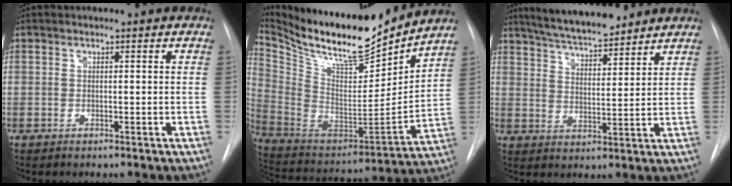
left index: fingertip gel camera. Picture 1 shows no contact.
{"total": 22.0, "force": [19.7, 2.4, 9.4], "torque": [-0.185, -0.043, 0.335]}
{"total": 11.9, "force": [10.6, 1.7, 5.1], "torque": [-0.086, 0.004, 0.176]}